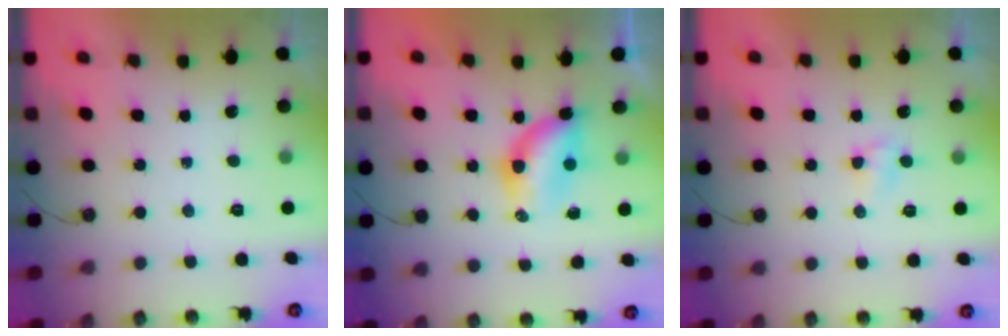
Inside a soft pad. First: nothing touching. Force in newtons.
{"total": 5.8, "press": 5.8, "slide": 0.4}
{"total": 4.1, "press": 4.1, "slide": 0.6}